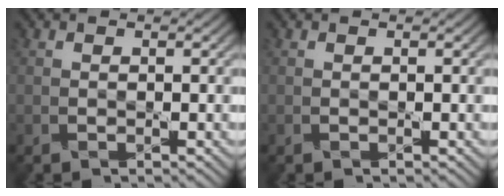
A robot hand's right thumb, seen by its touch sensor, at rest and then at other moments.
{"total": 0.0}